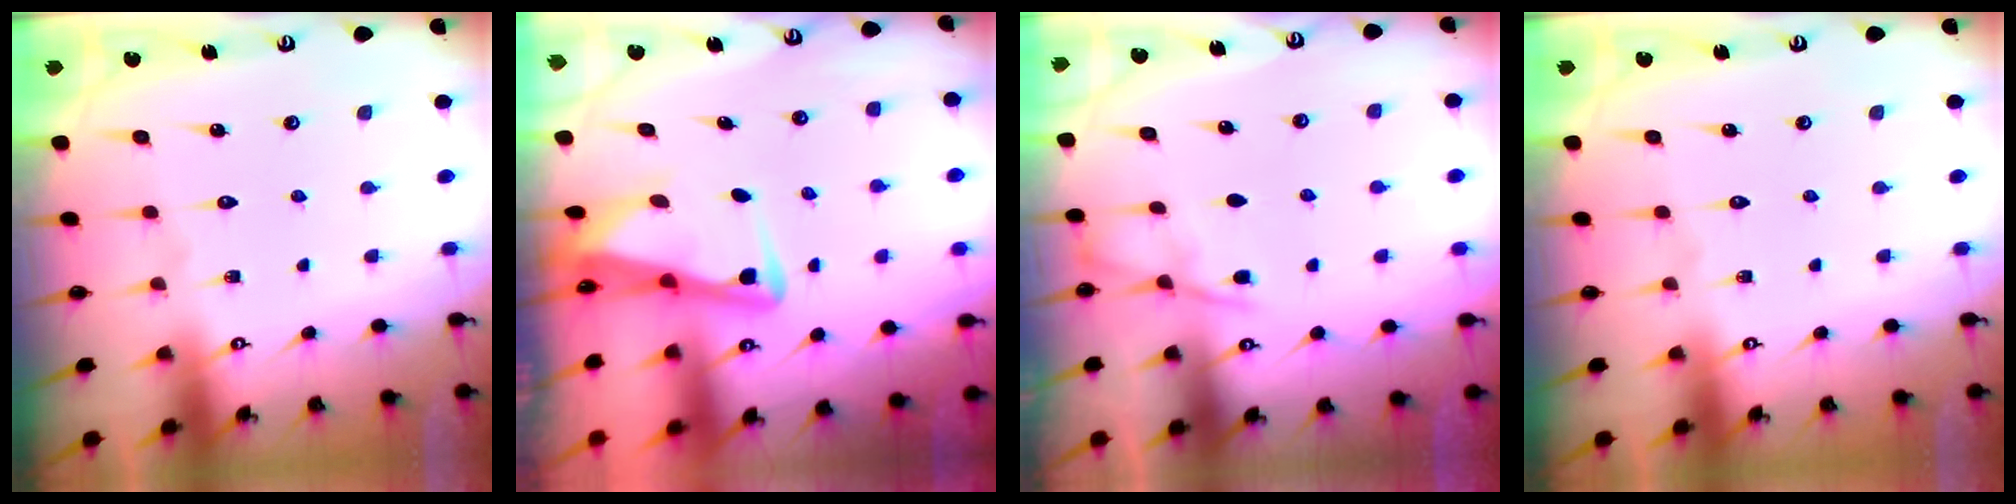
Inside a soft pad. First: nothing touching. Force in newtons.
{"total": 4.6, "press": 4.5, "slide": 0.8}
{"total": 4.1, "press": 4.1, "slide": 0.6}
{"total": 0.0}